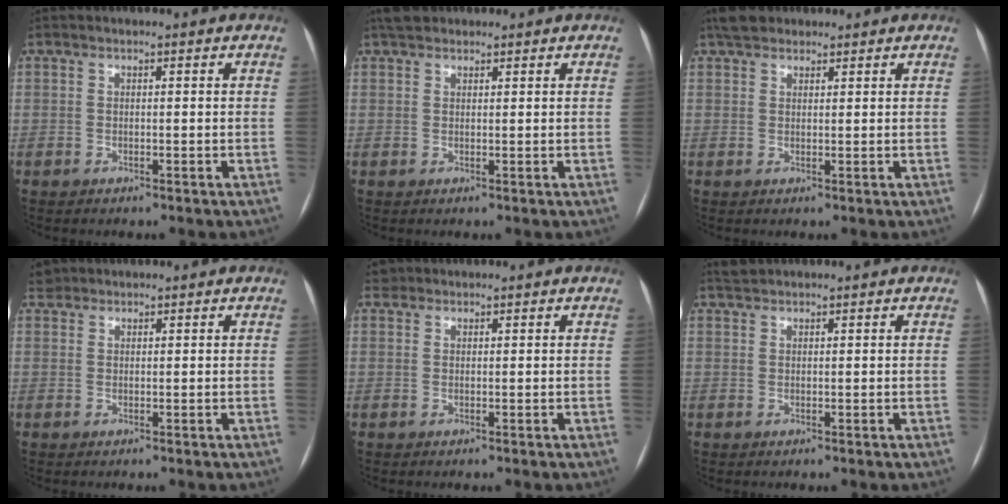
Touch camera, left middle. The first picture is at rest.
{"total": 2.7, "force": [2.3, 1.2, 0.8], "torque": [-0.015, 0.021, 0.038]}
{"total": 3.6, "force": [2.9, 1.8, 1.2], "torque": [-0.024, 0.021, 0.050]}
{"total": 1.6, "force": [1.3, 0.8, -0.3], "torque": [0.006, 0.012, 0.022]}
{"total": 1.3, "force": [1.0, 0.8, -0.3], "torque": [0.007, 0.009, 0.013]}
{"total": 1.2, "force": [1.2, 0.1, 0.0], "torque": [-0.006, 0.012, 0.029]}